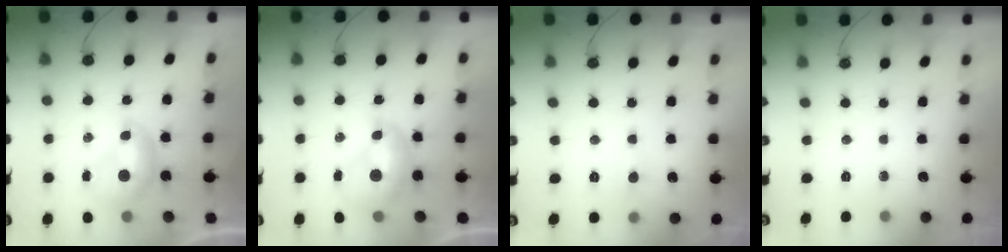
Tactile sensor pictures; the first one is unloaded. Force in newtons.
{"total": 2.1, "press": 2.1, "slide": 0.3}
{"total": 0.7, "press": 0.5, "slide": 0.5}
{"total": 0.0}